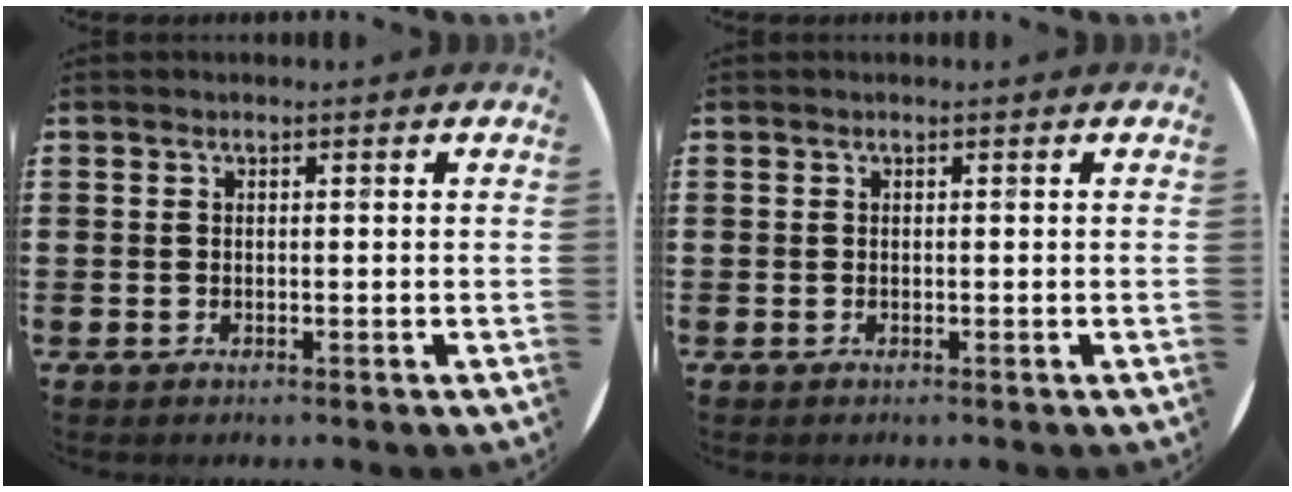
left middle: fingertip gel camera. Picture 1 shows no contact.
{"total": 0.0}